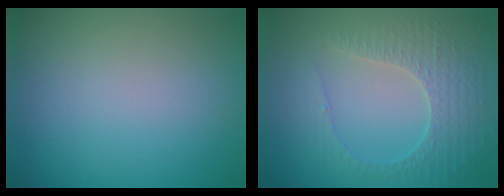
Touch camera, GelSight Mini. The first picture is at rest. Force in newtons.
{"total": 3.8, "press": 3.2, "slide": 2.0}